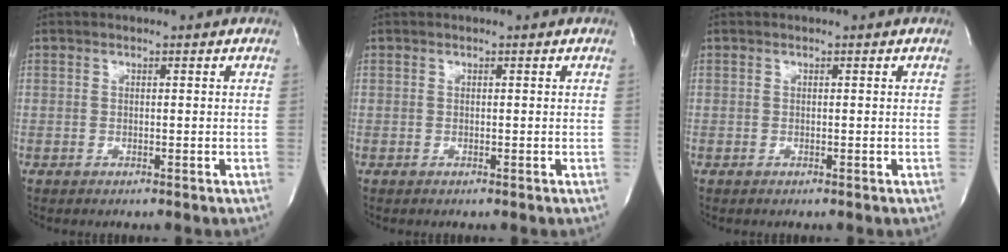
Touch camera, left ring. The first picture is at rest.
{"total": 0.0}
{"total": 0.0}